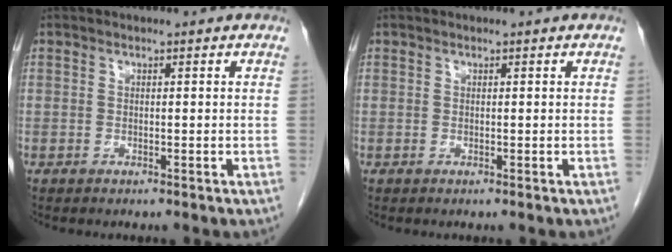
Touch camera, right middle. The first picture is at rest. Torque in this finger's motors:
{"motor_torque": [-0.03, -0.01, 0.00, -0.01]}